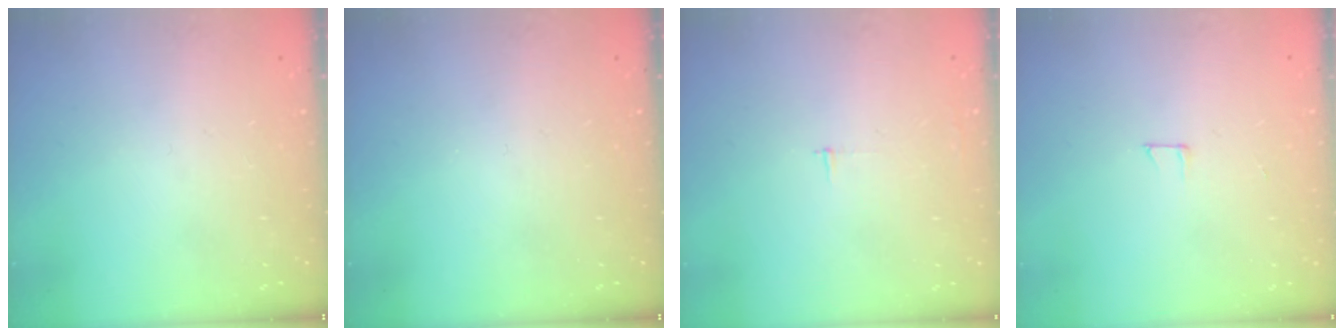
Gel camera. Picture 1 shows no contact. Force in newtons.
{"total": 0.0}
{"total": 2.3, "press": 2.3, "slide": 0.2}
{"total": 3.9, "press": 3.9, "slide": 0.2}